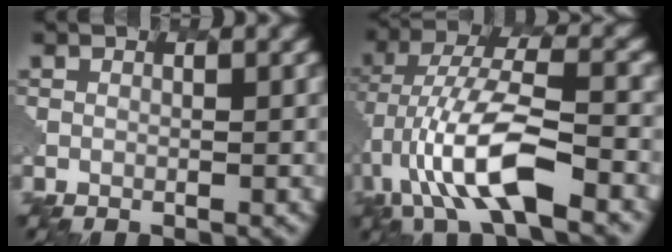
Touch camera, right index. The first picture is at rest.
{"total": 6.9, "force": [-3.4, 1.3, 5.9], "torque": [-0.142, 0.031, -0.094]}